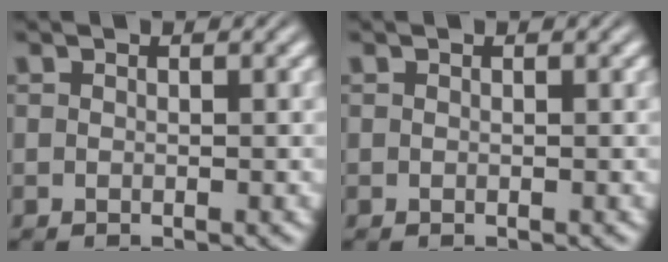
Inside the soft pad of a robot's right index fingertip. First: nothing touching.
{"total": 0.0}